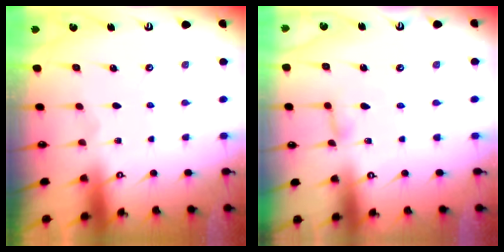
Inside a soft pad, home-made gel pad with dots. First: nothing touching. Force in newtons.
{"total": 4.3, "press": 4.3, "slide": 0.4}